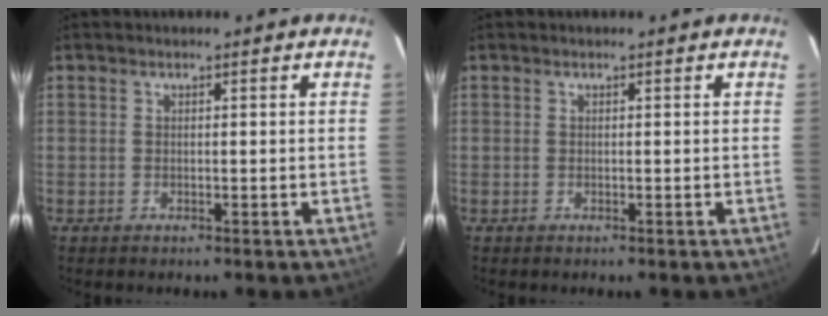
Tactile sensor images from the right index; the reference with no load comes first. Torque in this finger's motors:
{"motor_torque": [0.00, 0.00, 0.07, 0.00]}